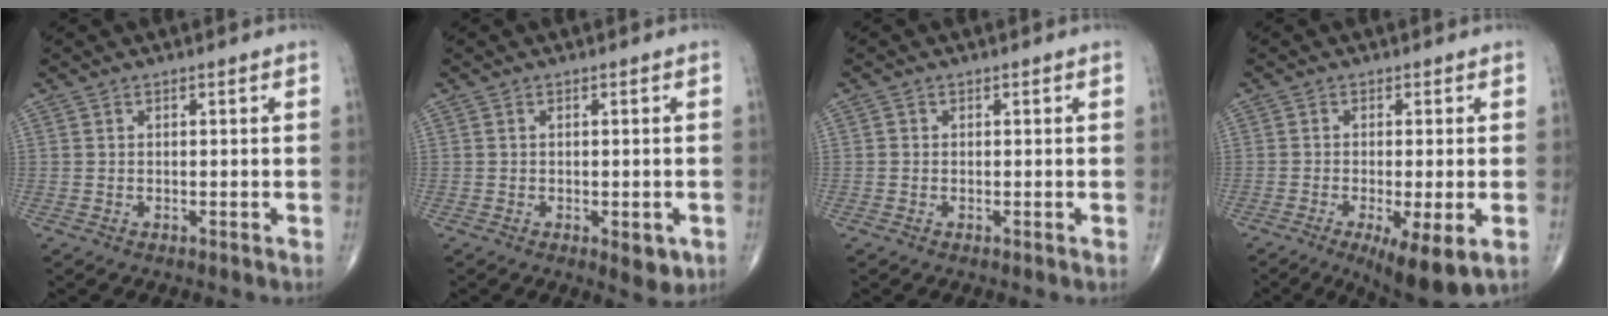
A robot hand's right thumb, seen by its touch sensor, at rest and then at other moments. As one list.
[{"total": 4.0, "force": [-1.3, 1.7, 3.3], "torque": [-0.029, -0.006, -0.011]}, {"total": 0.6, "force": [-0.1, 0.5, 0.2], "torque": [-0.001, 0.001, -0.006]}, {"total": 9.8, "force": [-3.7, 2.4, 8.8], "torque": [-0.137, -0.017, -0.056]}]